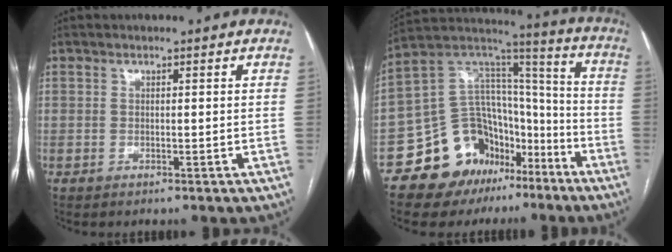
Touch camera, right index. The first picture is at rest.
{"total": 17.5, "force": [-10.2, 12.0, 7.6], "torque": [-0.108, 0.095, -0.161]}